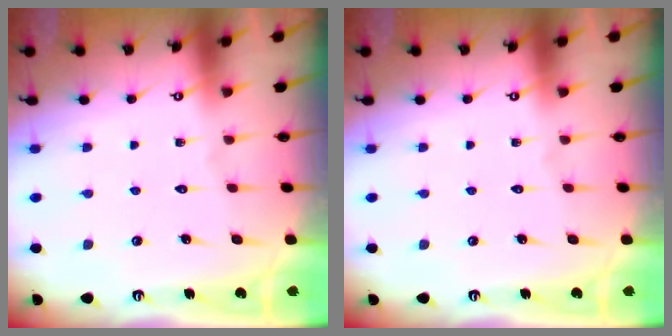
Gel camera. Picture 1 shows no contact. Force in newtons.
{"total": 0.0}